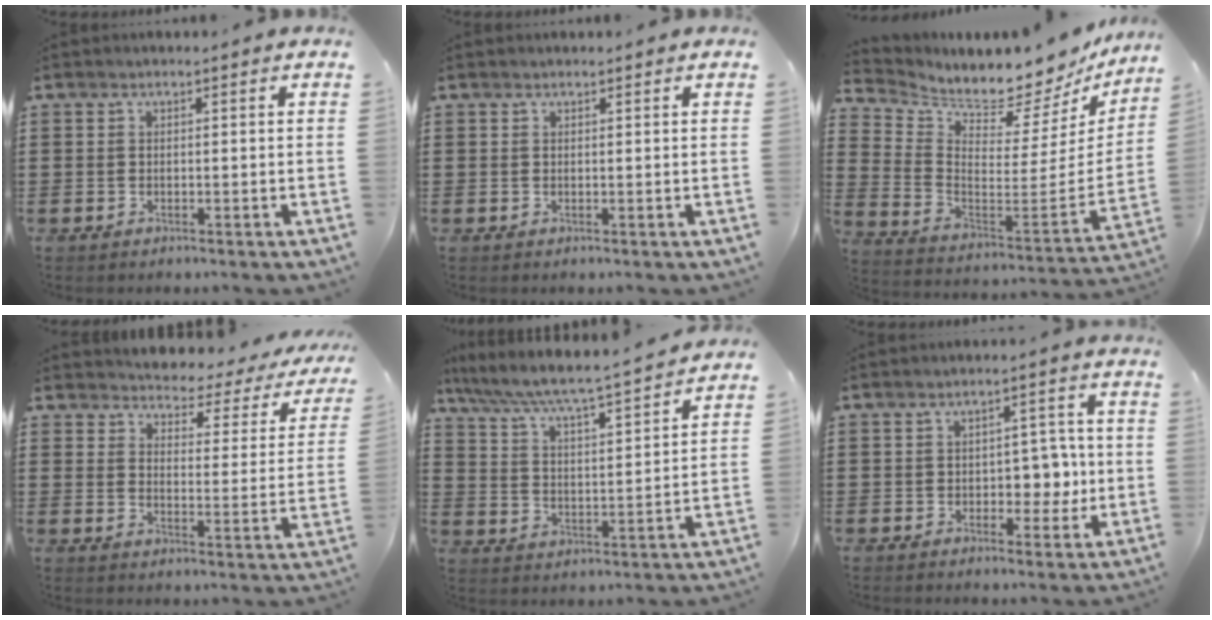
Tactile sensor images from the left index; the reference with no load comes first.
{"total": 0.0}
{"total": 6.2, "force": [6.1, 0.3, 0.9], "torque": [-0.044, -0.084, 0.095]}
{"total": 2.9, "force": [2.8, 0.5, 0.5], "torque": [-0.023, -0.032, 0.038]}
{"total": 5.7, "force": [5.3, -0.2, 2.2], "torque": [-0.066, -0.039, 0.082]}
{"total": 5.1, "force": [-0.5, 3.3, 3.9], "torque": [-0.061, 0.003, -0.017]}